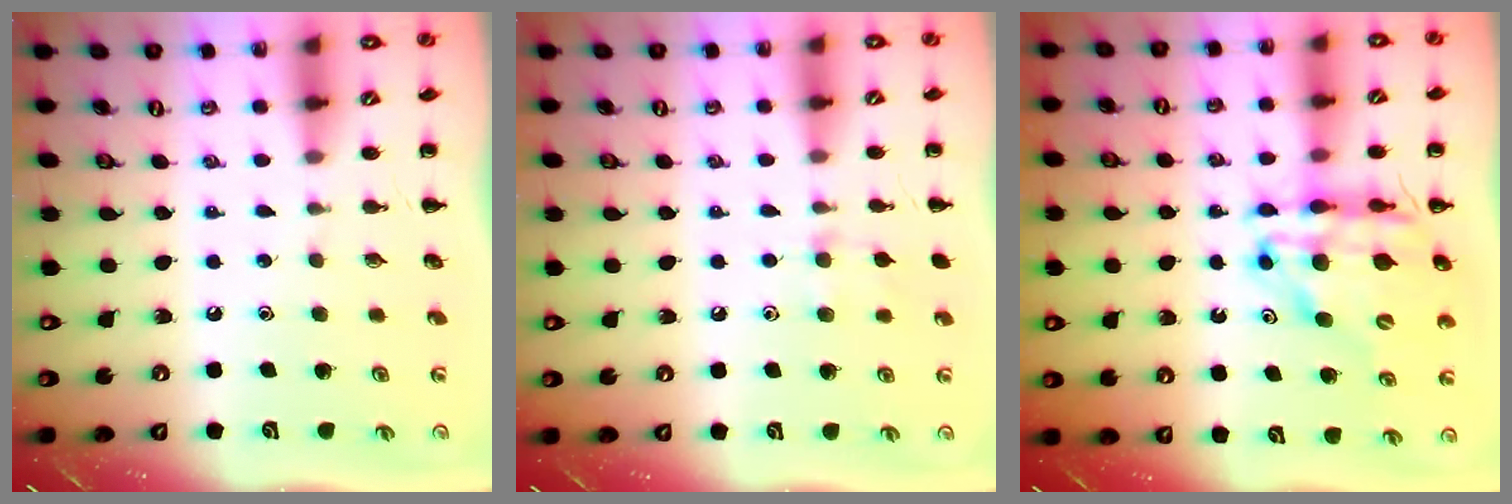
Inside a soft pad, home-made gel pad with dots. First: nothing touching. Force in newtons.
{"total": 7.0, "press": 6.7, "slide": 2.1}
{"total": 15.0, "press": 14.4, "slide": 4.1}